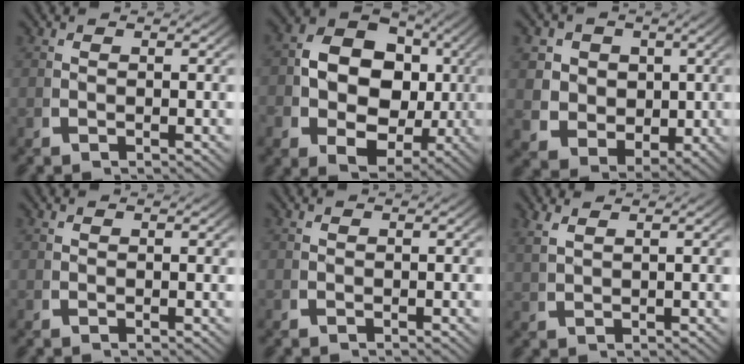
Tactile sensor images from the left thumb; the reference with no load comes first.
{"total": 12.0, "force": [0.8, 8.8, 8.1], "torque": [-0.160, -0.032, 0.019]}
{"total": 9.3, "force": [0.8, 7.8, 5.0], "torque": [-0.129, -0.047, 0.024]}
{"total": 0.6, "force": [0.6, 0.0, 0.1], "torque": [-0.005, -0.002, 0.013]}
{"total": 0.0}
{"total": 2.0, "force": [1.8, 0.0, 0.9], "torque": [-0.018, 0.005, 0.042]}